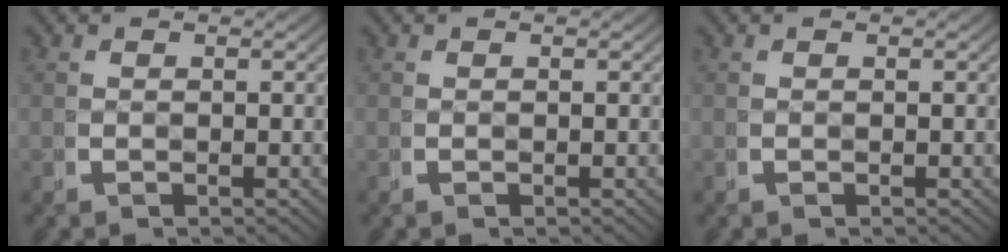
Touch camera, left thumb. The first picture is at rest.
{"total": 0.0}
{"total": 0.0}